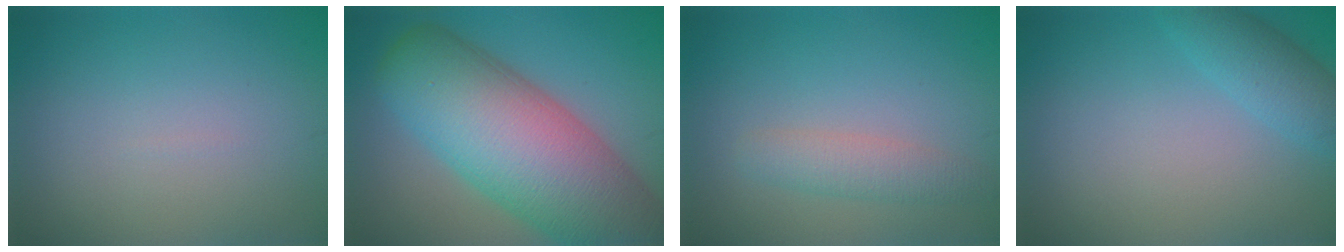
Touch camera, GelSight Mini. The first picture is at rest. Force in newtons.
{"total": 14.3, "press": 14.3, "slide": 0.9}
{"total": 2.4, "press": 2.4, "slide": 0.2}
{"total": 3.0, "press": 3.0, "slide": 0.2}